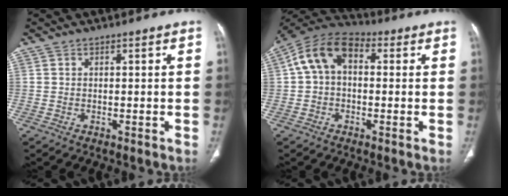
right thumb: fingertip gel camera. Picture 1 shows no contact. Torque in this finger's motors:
{"motor_torque": [0.23, 0.23, 0.48, 0.04, 0.16]}